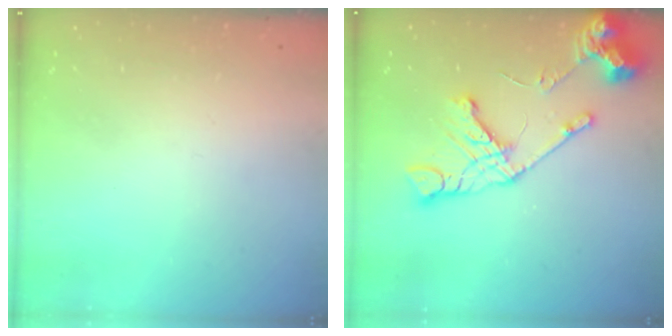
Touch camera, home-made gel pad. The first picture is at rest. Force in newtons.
{"total": 14.6, "press": 14.5, "slide": 1.4}